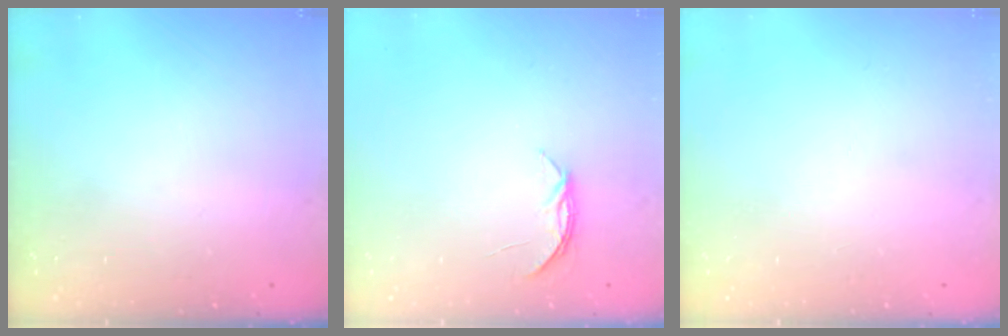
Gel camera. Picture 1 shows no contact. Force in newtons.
{"total": 3.7, "press": 3.7, "slide": 0.4}
{"total": 0.0}